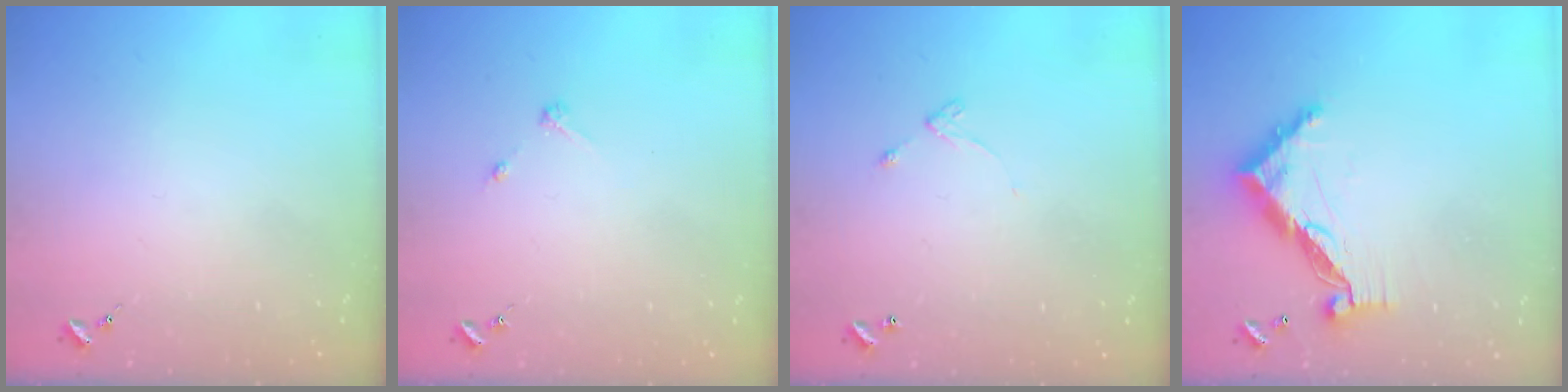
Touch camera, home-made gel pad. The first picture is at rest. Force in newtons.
{"total": 2.6, "press": 2.6, "slide": 0.3}
{"total": 4.4, "press": 4.4, "slide": 0.5}
{"total": 11.5, "press": 11.5, "slide": 1.0}